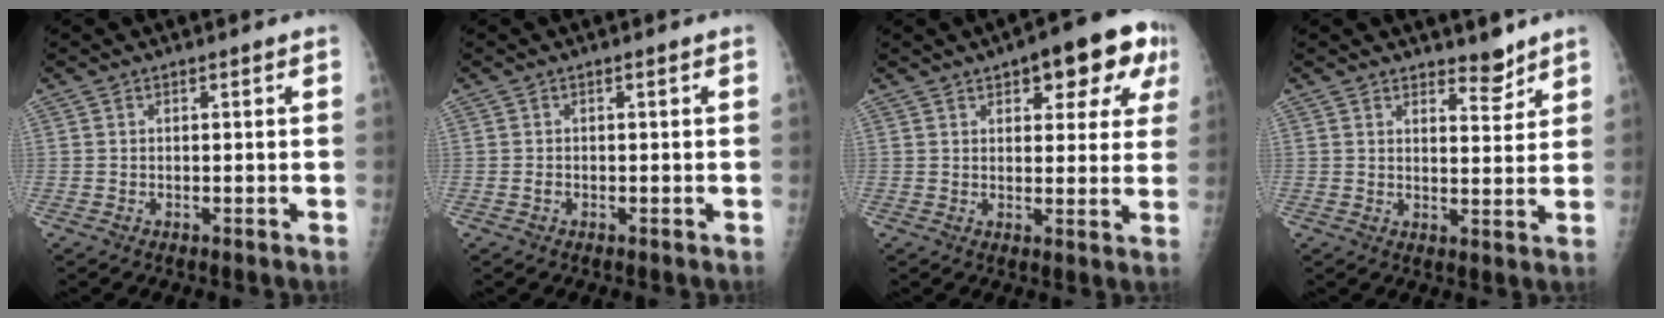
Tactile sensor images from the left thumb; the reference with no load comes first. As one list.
[{"total": 0.5, "force": [-0.3, 0.4, 0.2], "torque": [0.000, 0.001, -0.007]}, {"total": 13.0, "force": [6.2, 5.5, 10.0], "torque": [-0.082, -0.003, 0.071]}, {"total": 4.0, "force": [3.4, 1.4, 1.5], "torque": [-0.005, -0.029, 0.050]}]